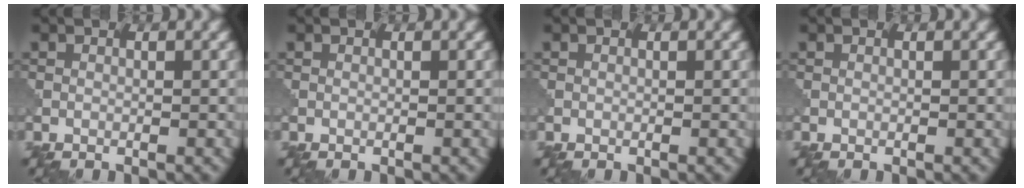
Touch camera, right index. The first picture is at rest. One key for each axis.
{"total": 0.0}
{"total": 0.0}
{"total": 0.0}